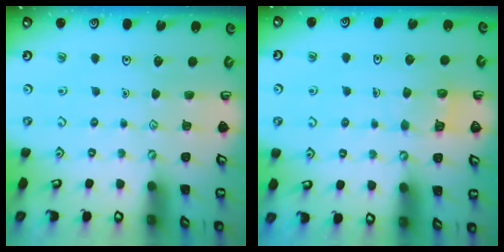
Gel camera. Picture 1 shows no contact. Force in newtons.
{"total": 5.1, "press": 5.1, "slide": 0.6}